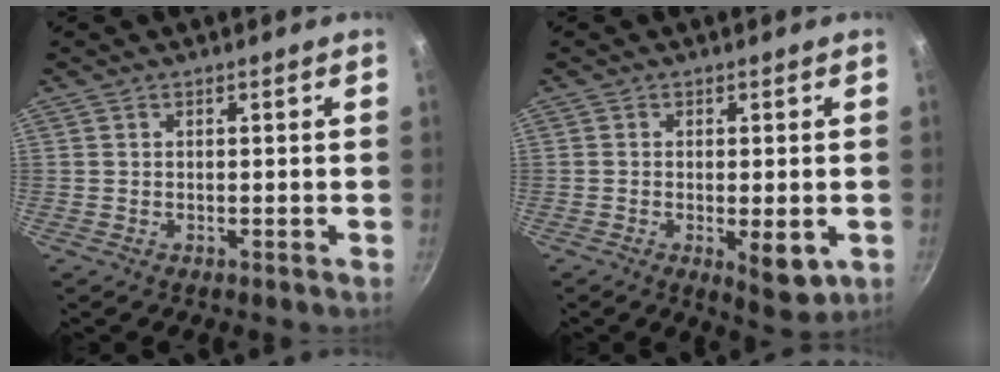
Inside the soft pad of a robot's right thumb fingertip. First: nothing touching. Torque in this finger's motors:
{"motor_torque": [-0.23, 0.27, 0.63, -0.15, 0.15]}